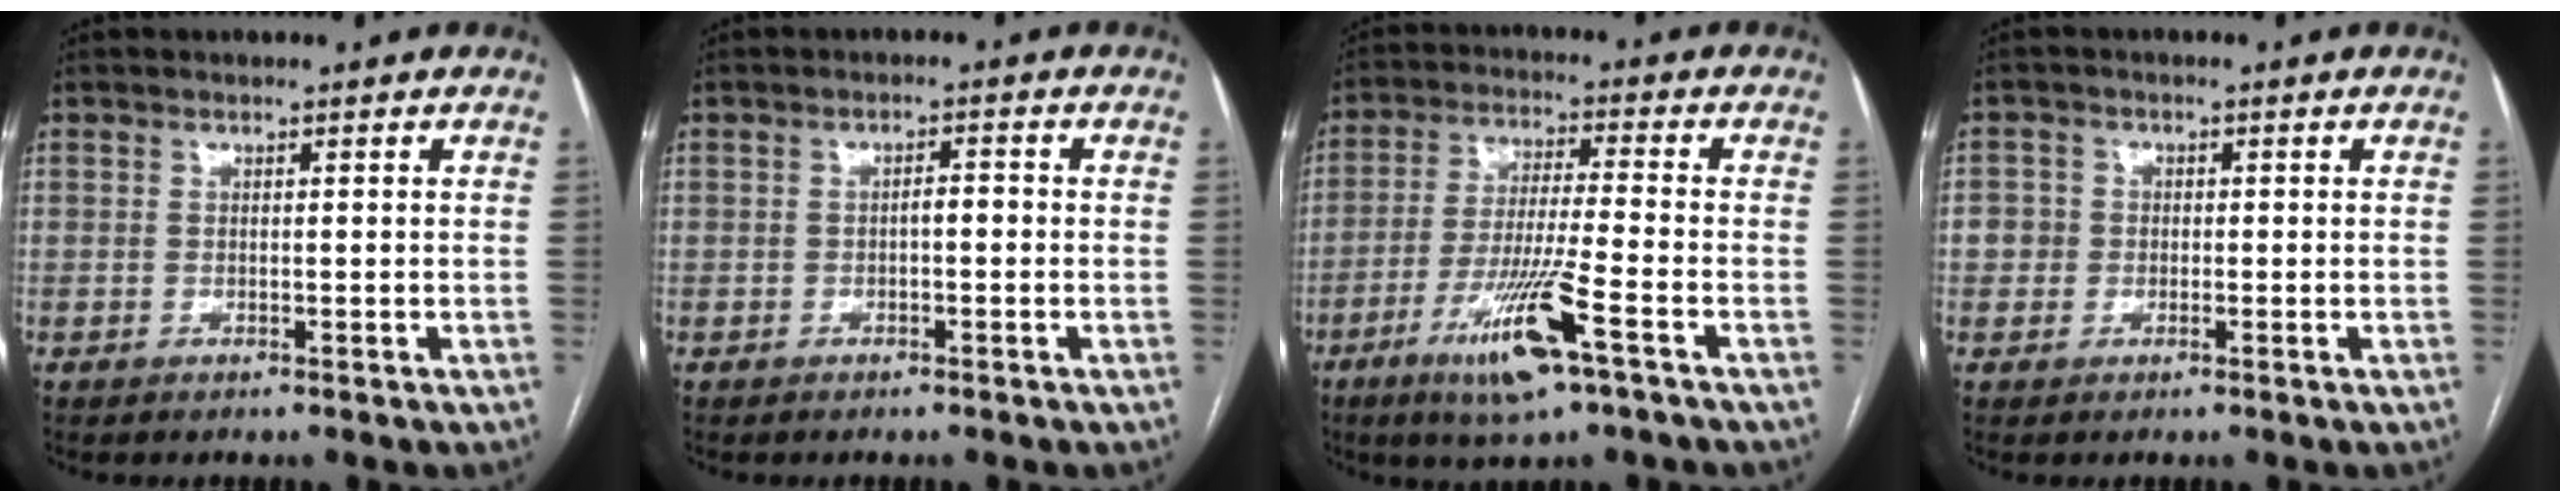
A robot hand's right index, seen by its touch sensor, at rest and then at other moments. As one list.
[{"total": 1.6, "force": [-0.3, 0.4, 1.5], "torque": [-0.023, 0.005, -0.007]}, {"total": 11.6, "force": [-5.9, 0.3, 10.0], "torque": [-0.193, -0.022, -0.107]}, {"total": 2.7, "force": [-0.2, 2.7, 0.4], "torque": [0.004, 0.012, -0.006]}]